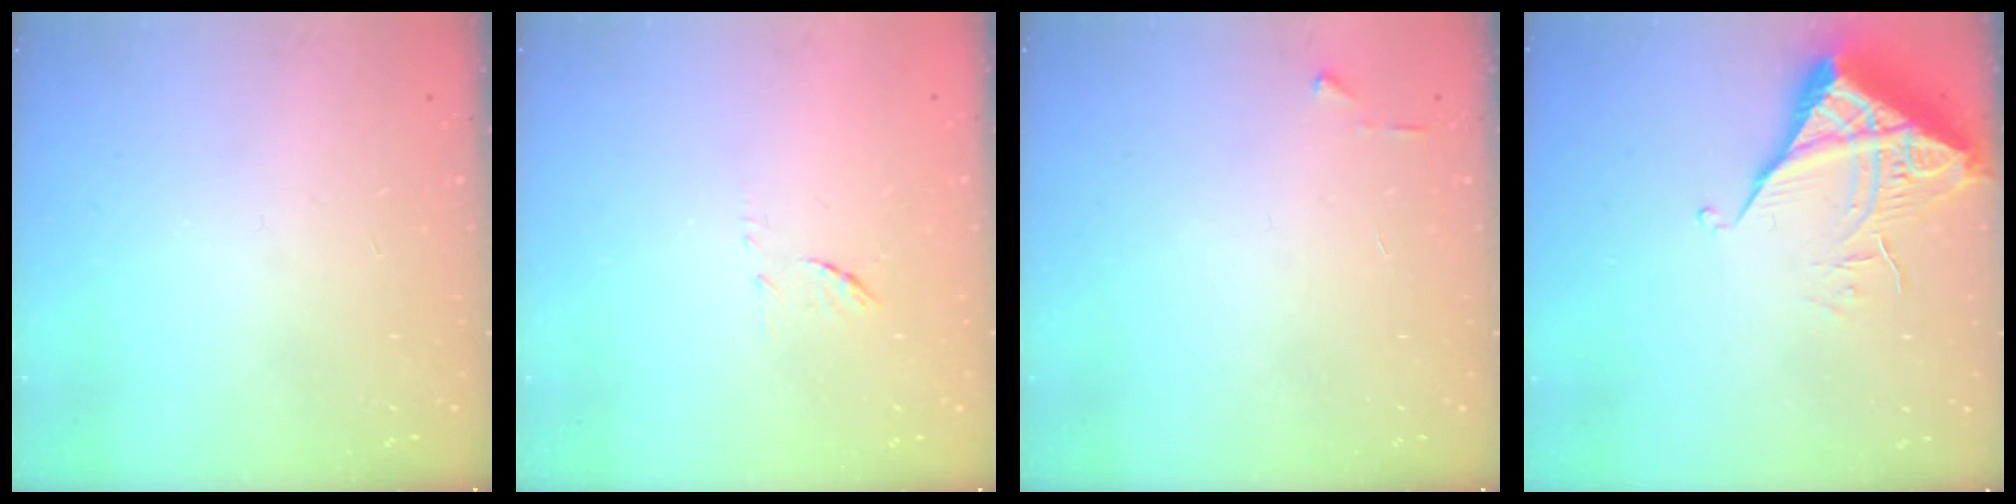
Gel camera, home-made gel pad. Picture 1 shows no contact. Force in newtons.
{"total": 6.1, "press": 6.1, "slide": 0.3}
{"total": 3.2, "press": 3.2, "slide": 0.4}
{"total": 6.6, "press": 6.6, "slide": 0.4}